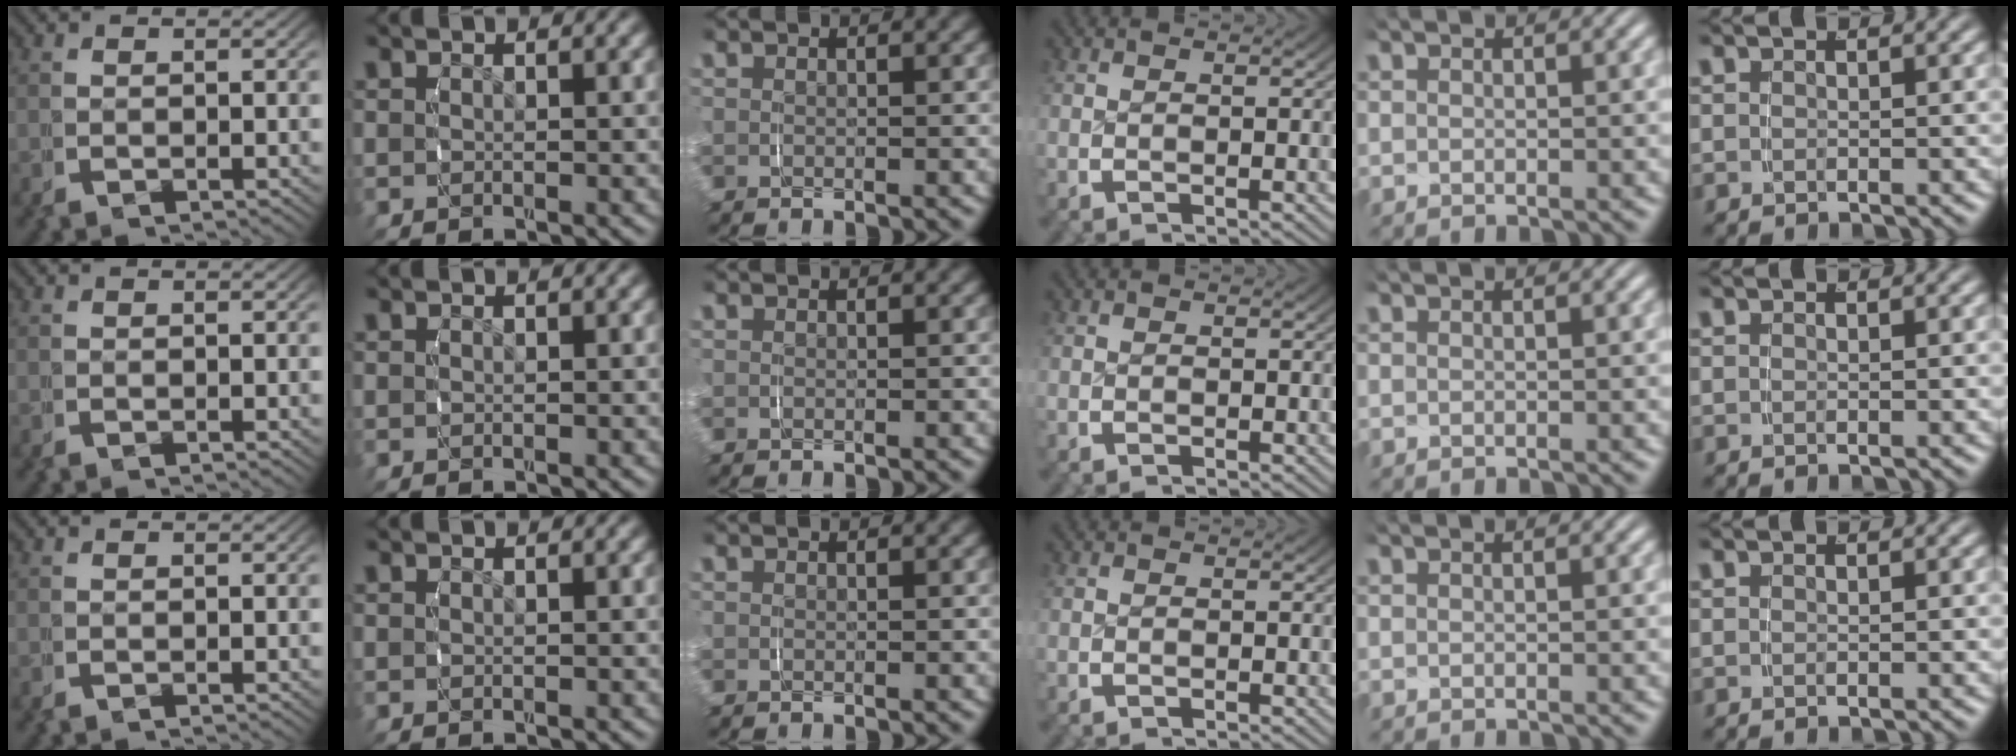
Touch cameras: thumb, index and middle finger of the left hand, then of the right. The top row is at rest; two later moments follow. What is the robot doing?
{"motion": "grasp_and_lifting", "object": "fork"}